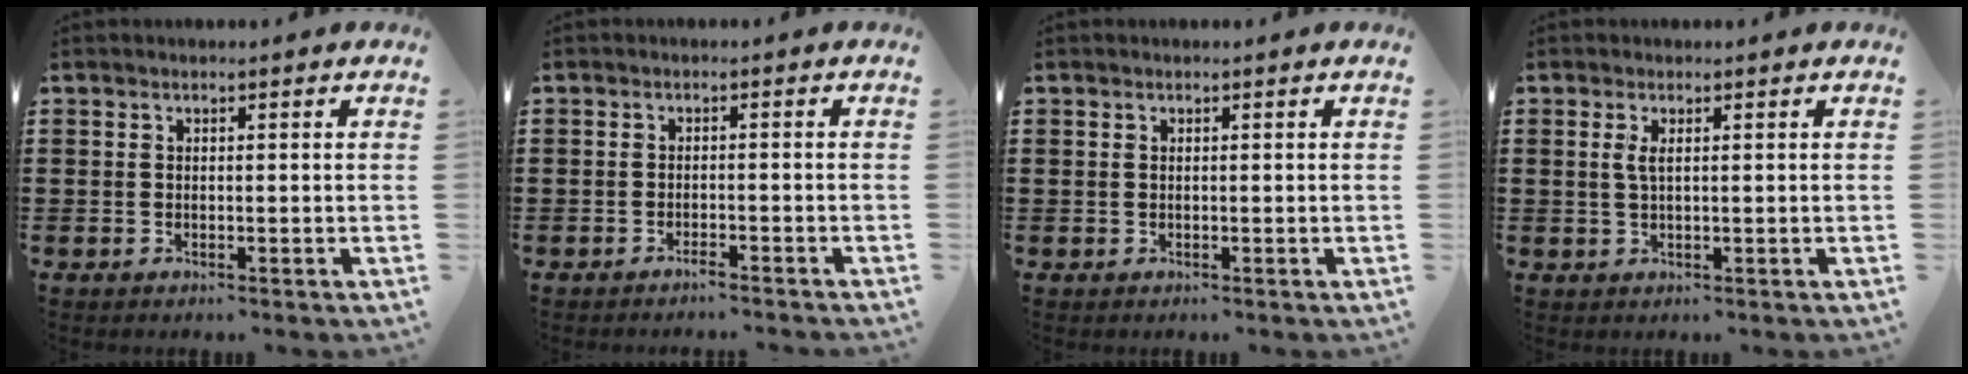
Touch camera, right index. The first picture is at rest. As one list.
[{"total": 1.3, "force": [-1.2, -0.1, 0.5], "torque": [-0.012, -0.004, -0.020]}, {"total": 0.0}, {"total": 1.7, "force": [0.4, 0.4, 1.6], "torque": [-0.033, 0.003, 0.006]}]